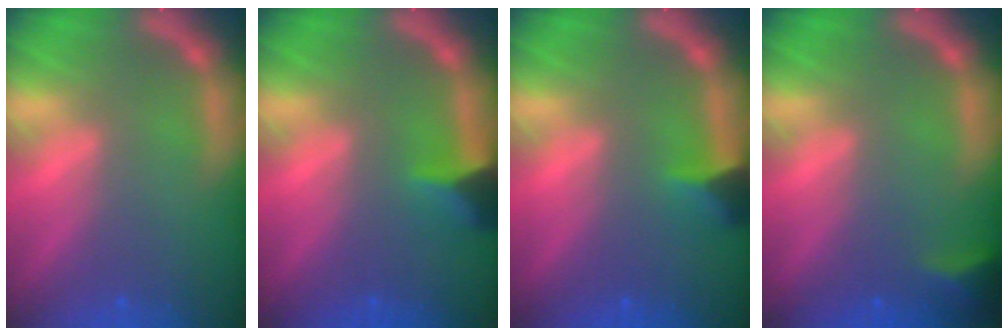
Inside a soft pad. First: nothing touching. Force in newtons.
{"total": 2.9}
{"total": 2.4}
{"total": 2.4}